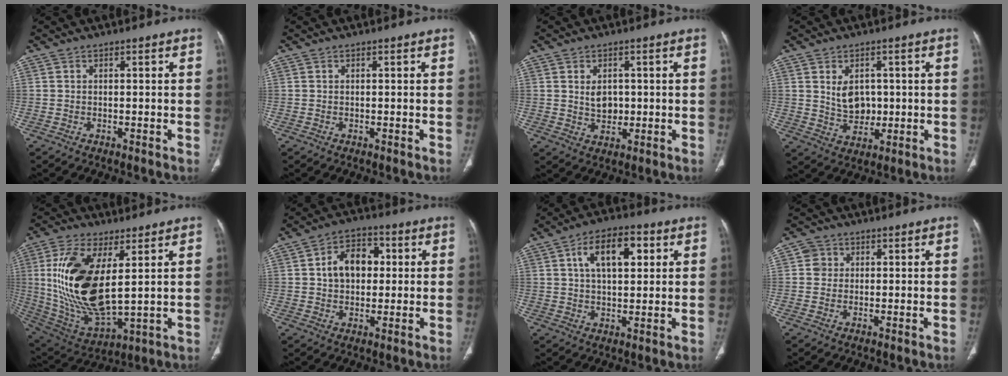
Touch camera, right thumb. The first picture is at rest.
{"total": 0.0}
{"total": 4.4, "force": [0.7, 3.2, 3.0], "torque": [-0.035, -0.007, 0.018]}
{"total": 6.4, "force": [1.1, 4.7, 4.2], "torque": [-0.047, -0.011, 0.031]}
{"total": 20.7, "force": [3.8, 9.1, 18.2], "torque": [-0.367, -0.026, 0.083]}
{"total": 9.6, "force": [1.5, 6.8, 6.6], "torque": [-0.080, 0.017, 0.020]}
{"total": 11.3, "force": [3.7, 5.8, 8.9], "torque": [-0.127, 0.004, 0.057]}
{"total": 2.8, "force": [0.6, 2.7, 0.4], "torque": [0.011, 0.002, 0.007]}